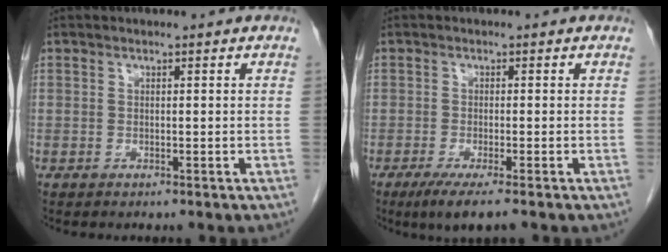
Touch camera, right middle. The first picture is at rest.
{"total": 4.5, "force": [-3.1, -0.1, 3.3], "torque": [-0.058, -0.016, -0.055]}